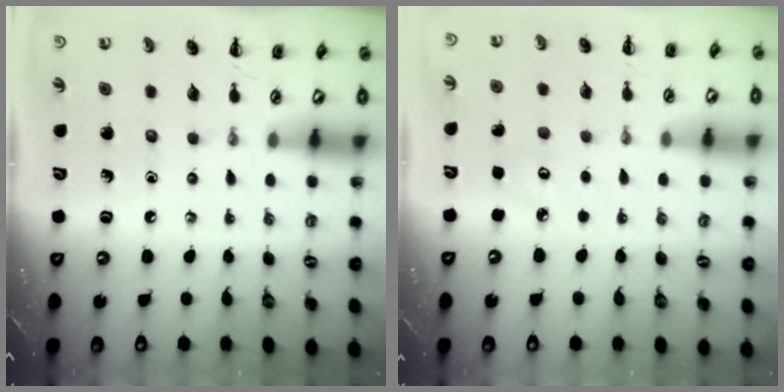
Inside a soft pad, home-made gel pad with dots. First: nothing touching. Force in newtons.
{"total": 3.4, "press": 3.3, "slide": 0.8}